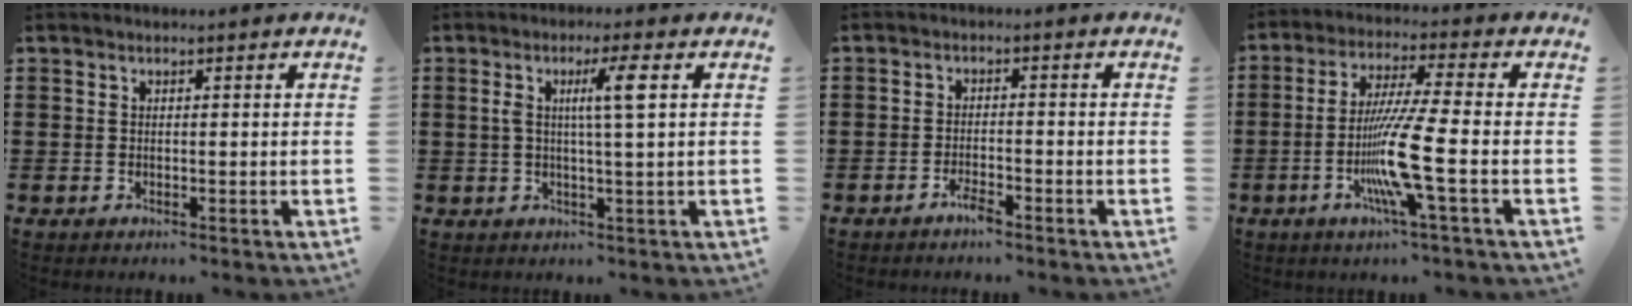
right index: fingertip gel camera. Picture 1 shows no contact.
{"total": 5.8, "force": [1.4, 0.0, 5.7], "torque": [-0.112, -0.001, 0.017]}
{"total": 2.1, "force": [-1.6, 0.3, 1.3], "torque": [-0.031, -0.003, -0.031]}
{"total": 10.5, "force": [-3.1, -0.1, 10.1], "torque": [-0.204, -0.020, -0.066]}